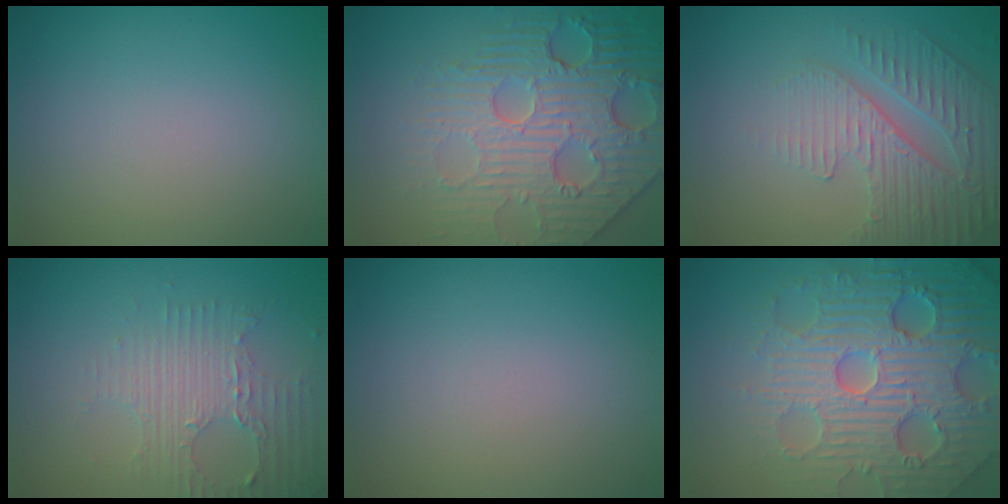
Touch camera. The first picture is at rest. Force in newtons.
{"total": 7.0, "press": 5.7, "slide": 4.0}
{"total": 4.8, "press": 3.6, "slide": 3.1}
{"total": 4.7, "press": 3.2, "slide": 3.4}
{"total": 0.0}
{"total": 7.6, "press": 7.4, "slide": 1.5}